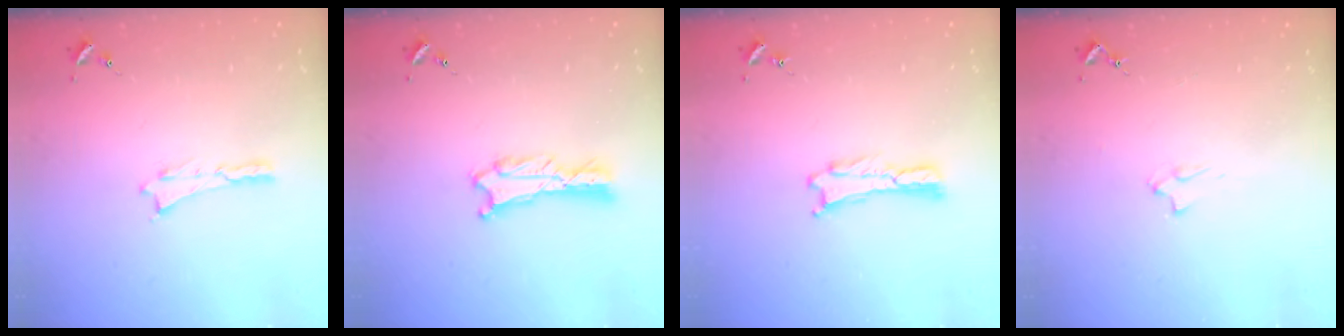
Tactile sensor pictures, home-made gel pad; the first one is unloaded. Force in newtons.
{"total": 0.7, "press": 0.7, "slide": 0.1}
{"total": 0.0}
{"total": 2.1, "press": 2.1, "slide": 0.3}